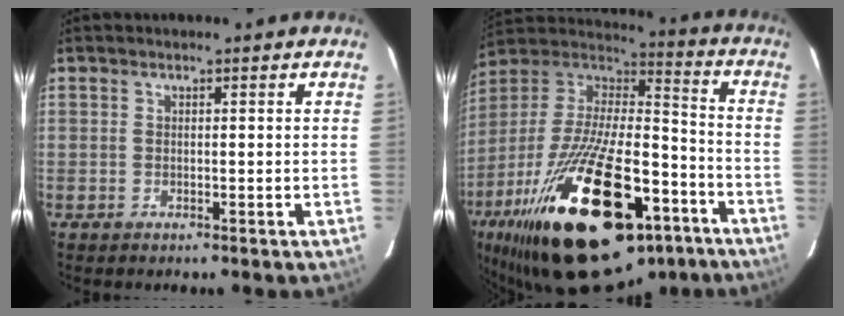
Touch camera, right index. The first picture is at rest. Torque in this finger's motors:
{"motor_torque": [2.14, 0.00, 1.05, 0.21]}